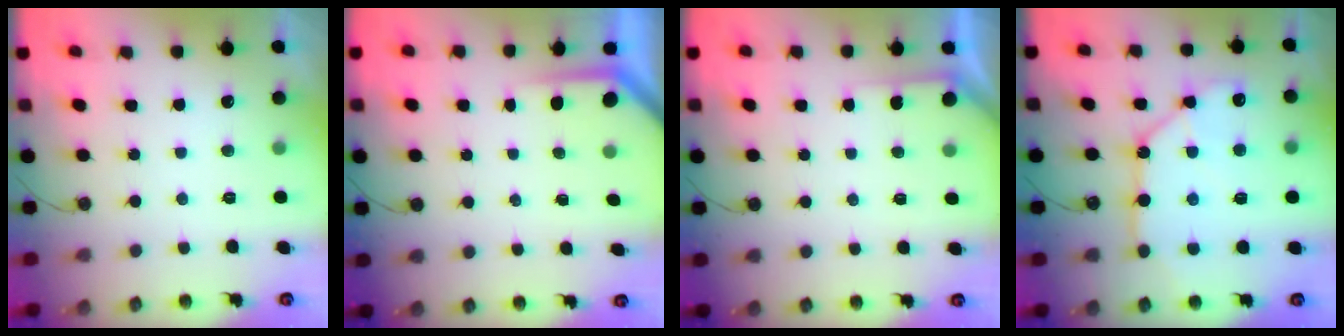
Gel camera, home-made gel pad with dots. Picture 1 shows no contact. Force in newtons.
{"total": 2.7, "press": 2.7, "slide": 0.4}
{"total": 3.6, "press": 3.6, "slide": 0.3}
{"total": 11.5, "press": 11.4, "slide": 1.6}